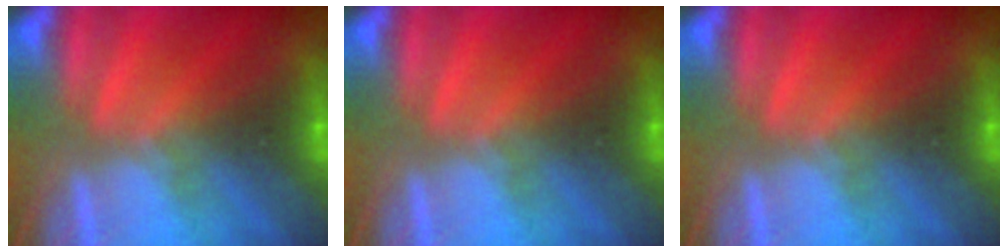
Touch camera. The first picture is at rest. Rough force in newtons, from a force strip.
{"total": 0.0}
{"total": 0.0}